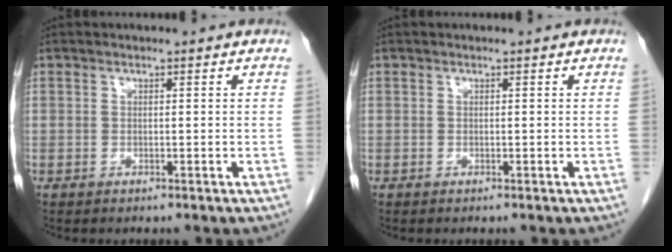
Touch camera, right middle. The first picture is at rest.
{"total": 0.0}